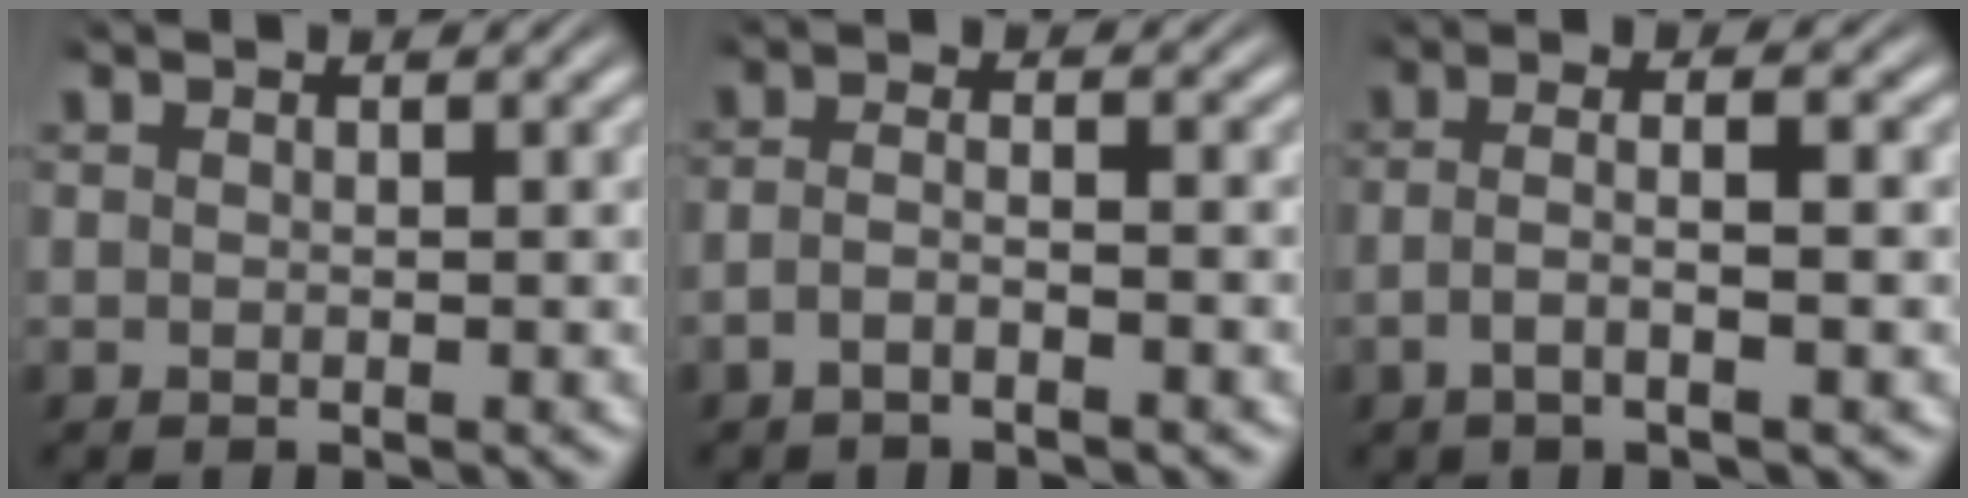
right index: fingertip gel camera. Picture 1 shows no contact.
{"total": 2.5, "force": [-1.8, 0.4, 1.7], "torque": [-0.037, -0.010, -0.029]}
{"total": 3.3, "force": [-1.0, 0.5, 3.1], "torque": [-0.063, -0.009, -0.015]}